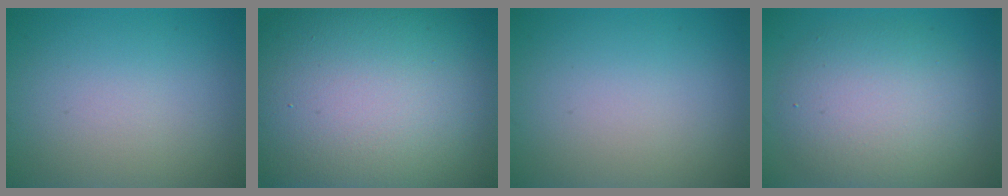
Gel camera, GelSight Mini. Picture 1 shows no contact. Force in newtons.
{"total": 21.9, "press": 21.9, "slide": 0.9}
{"total": 0.0}
{"total": 6.3, "press": 6.2, "slide": 0.8}